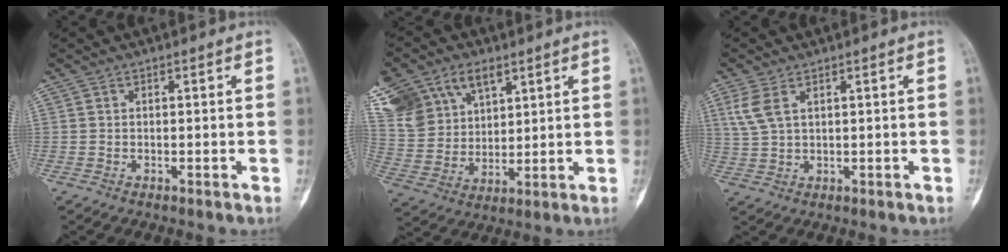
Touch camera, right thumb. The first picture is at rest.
{"total": 21.7, "force": [11.6, 14.7, 10.9], "torque": [-0.251, 0.021, 0.236]}
{"total": 4.5, "force": [2.0, 2.2, 3.4], "torque": [-0.086, 0.003, 0.051]}